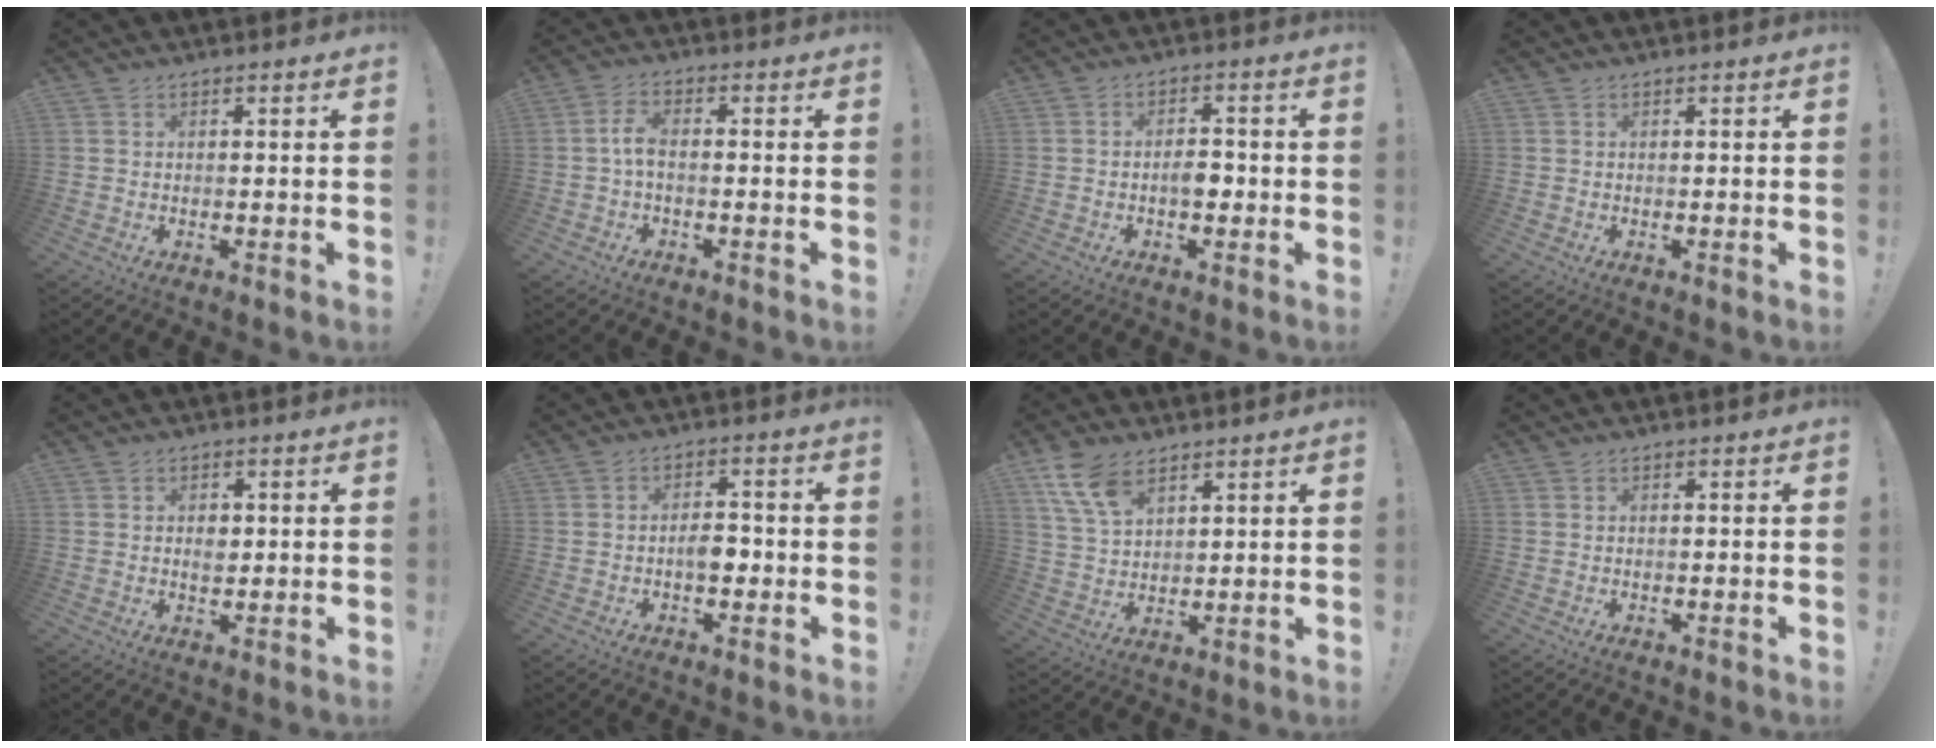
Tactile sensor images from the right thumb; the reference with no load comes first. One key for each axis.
{"total": 4.5, "fx": -0.7, "fy": 1.8, "fz": 4.1, "tx": -0.093, "ty": 0.003, "tz": -0.014}
{"total": 5.0, "fx": -1.5, "fy": 2.8, "fz": 3.8, "tx": -0.061, "ty": 0.015, "tz": -0.025}
{"total": 0.0}
{"total": 2.9, "fx": 0.1, "fy": 2.2, "fz": 1.8, "tx": -0.021, "ty": 0.000, "tz": -0.004}
{"total": 5.7, "fx": -1.6, "fy": 3.3, "fz": 4.3, "tx": -0.068, "ty": 0.017, "tz": -0.026}
{"total": 11.0, "fx": 6.8, "fy": 6.4, "fz": 5.8, "tx": -0.112, "ty": -0.023, "tz": 0.136}
{"total": 0.0}